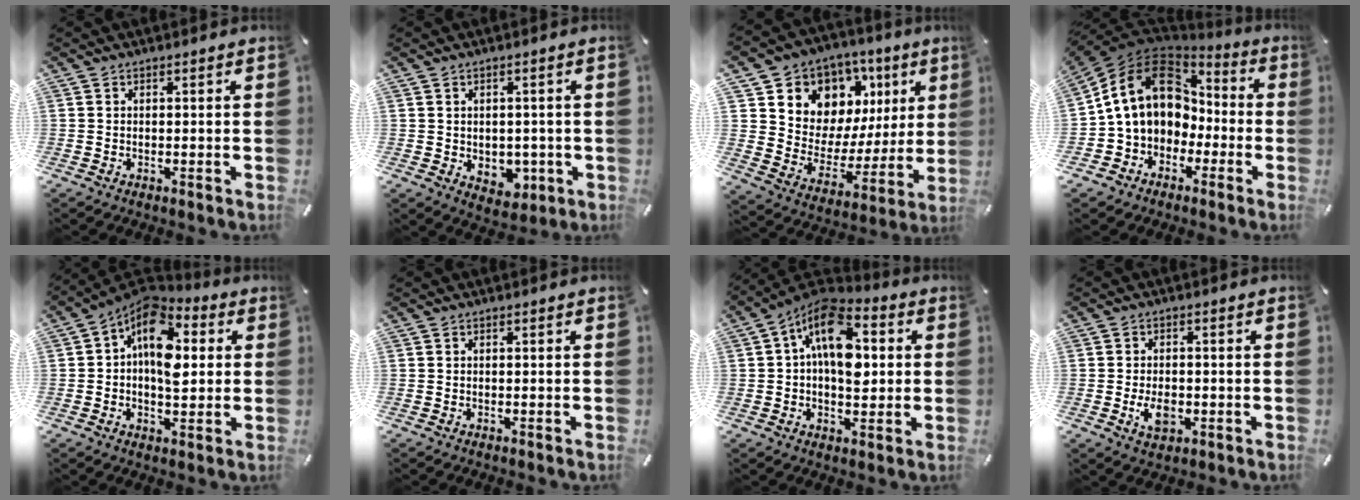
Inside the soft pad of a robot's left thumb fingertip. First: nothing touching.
{"total": 4.0, "force": [0.1, 3.8, 1.4], "torque": [-0.004, -0.001, 0.002]}
{"total": 9.8, "force": [5.5, 8.0, 1.3], "torque": [-0.023, -0.072, 0.104]}
{"total": 16.5, "force": [2.1, 13.3, 9.5], "torque": [-0.201, 0.015, 0.040]}
{"total": 14.1, "force": [2.8, 8.8, 10.7], "torque": [-0.181, -0.027, 0.047]}
{"total": 0.0}
{"total": 15.2, "force": [2.7, 9.0, 11.9], "torque": [-0.205, -0.015, 0.044]}
{"total": 5.2, "force": [-1.2, 3.3, 3.9], "torque": [-0.078, -0.002, -0.025]}